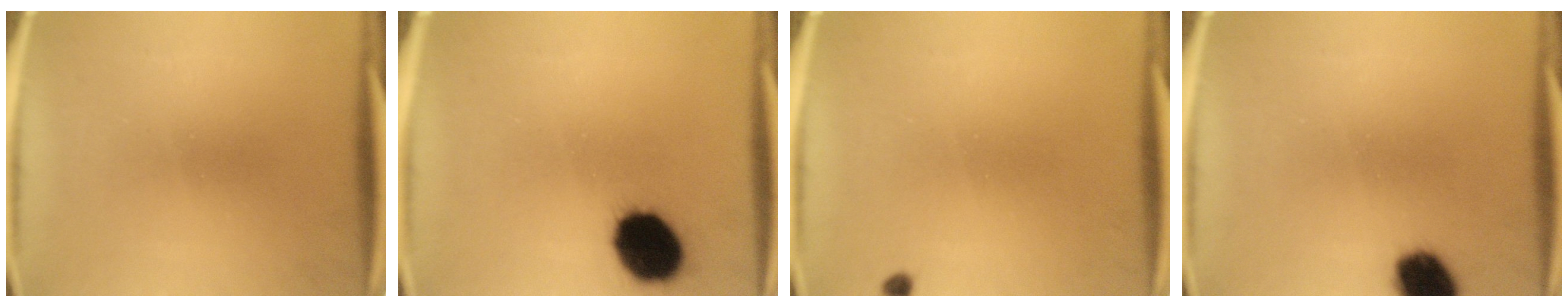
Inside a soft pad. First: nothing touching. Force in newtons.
{"total": 14.7}
{"total": 0.8}
{"total": 9.6}